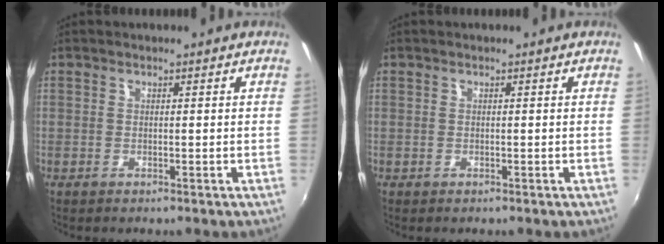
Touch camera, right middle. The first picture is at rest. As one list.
[{"total": 0.0}]